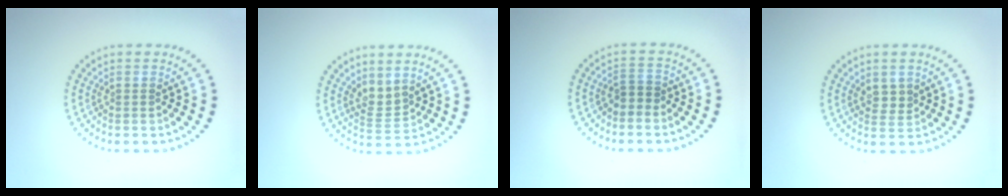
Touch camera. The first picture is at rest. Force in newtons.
{"total": 2.0, "press": 1.4, "slide": 1.4}
{"total": 1.5, "press": 1.2, "slide": 0.9}
{"total": 1.5, "press": 1.3, "slide": 0.8}